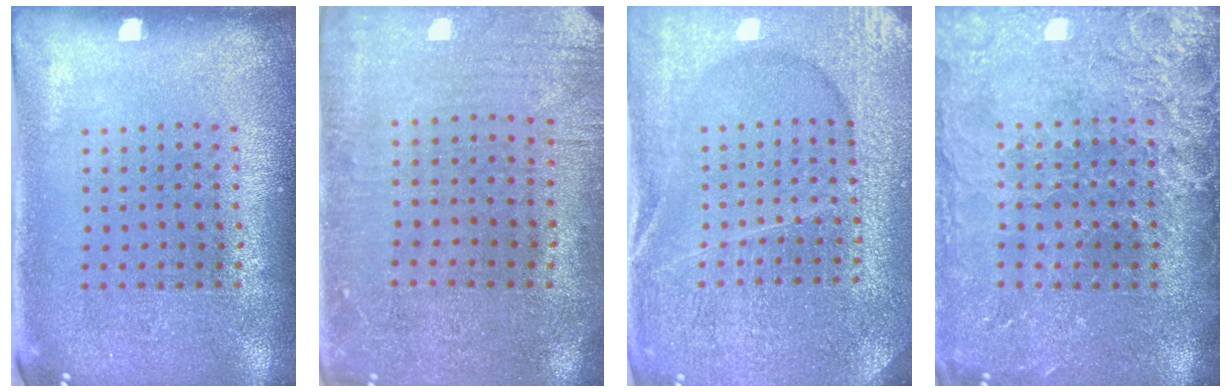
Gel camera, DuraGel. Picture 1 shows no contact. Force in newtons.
{"total": 0.5, "press": 0.3, "slide": 0.5}
{"total": 4.0, "press": 3.9, "slide": 1.1}
{"total": 3.8, "press": 3.4, "slide": 1.7}